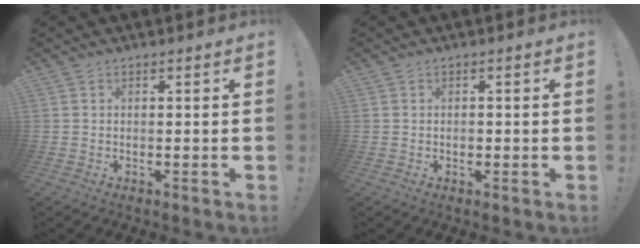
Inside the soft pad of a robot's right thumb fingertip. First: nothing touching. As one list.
[{"total": 1.0, "force": [-0.6, 0.7, 0.5], "torque": [-0.010, 0.003, -0.011]}]